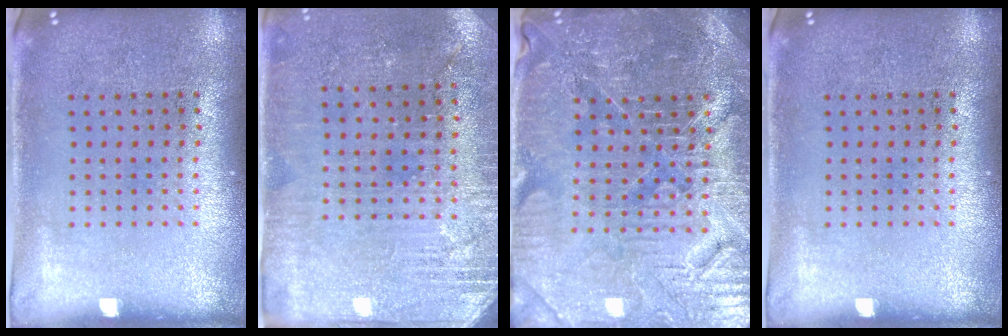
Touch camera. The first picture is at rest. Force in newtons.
{"total": 2.8, "press": 2.7, "slide": 0.8}
{"total": 4.6, "press": 4.4, "slide": 1.3}
{"total": 0.0}